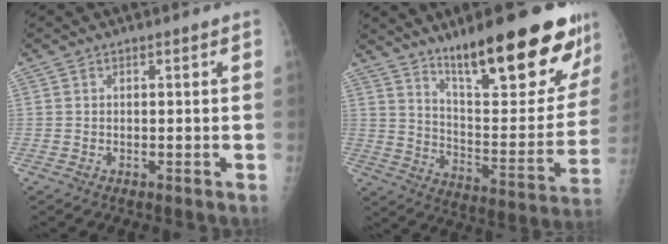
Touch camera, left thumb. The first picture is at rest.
{"total": 24.8, "force": [16.6, 6.1, 17.4], "torque": [-0.214, -0.087, 0.260]}